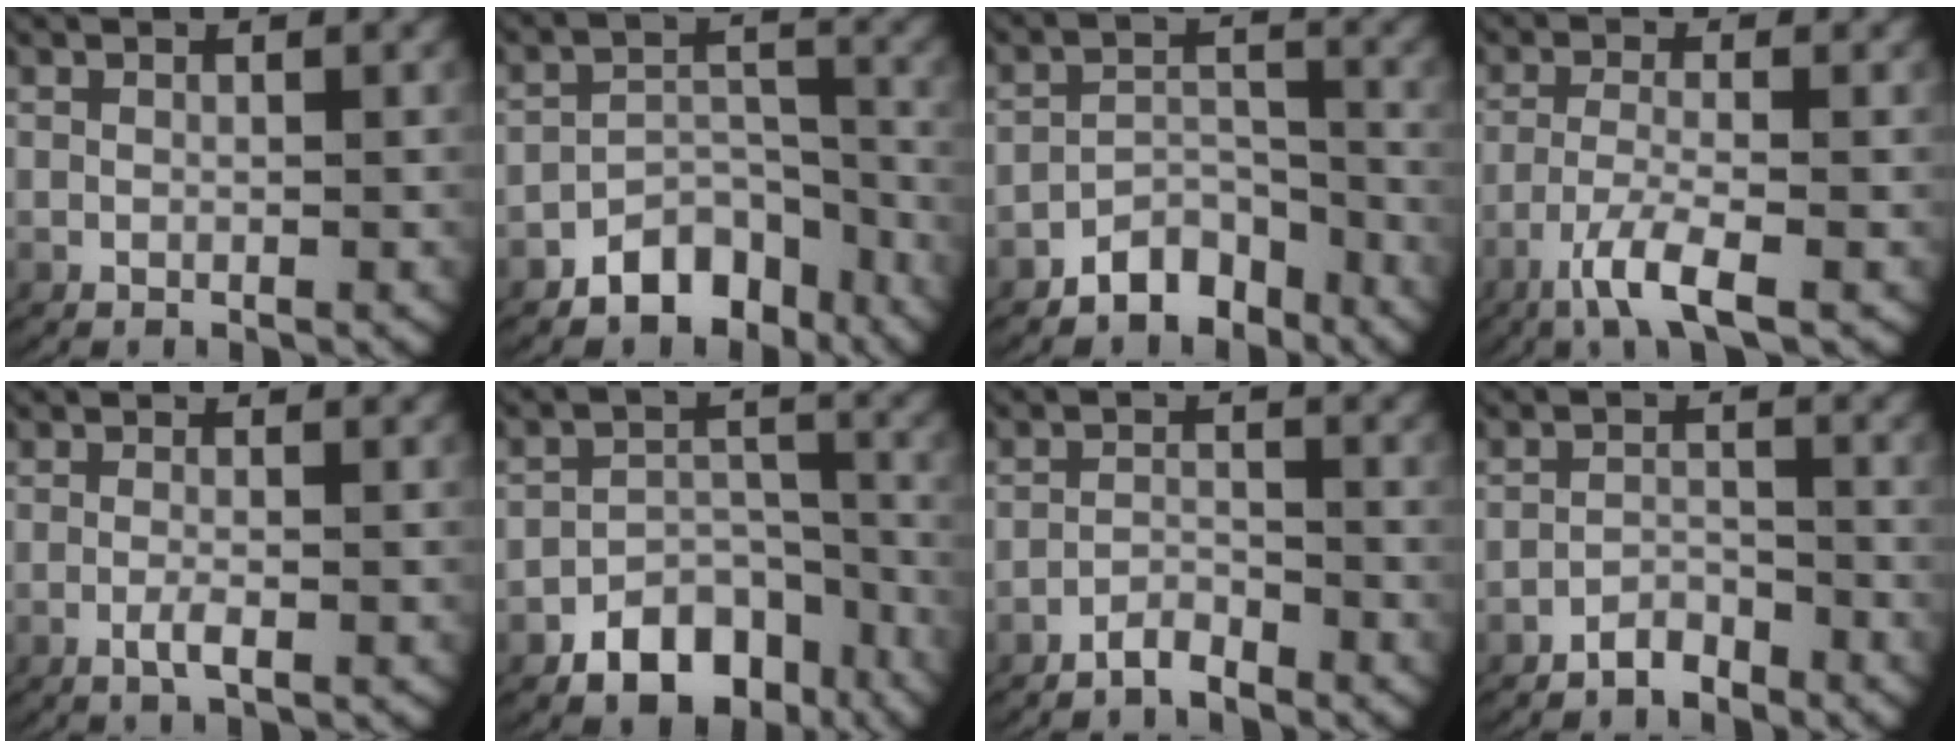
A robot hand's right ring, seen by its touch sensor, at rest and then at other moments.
{"total": 5.9, "force": [-4.3, 3.3, 2.3], "torque": [-0.030, -0.011, -0.070]}
{"total": 4.8, "force": [-3.9, 2.4, 1.5], "torque": [-0.014, -0.008, -0.067]}
{"total": 4.8, "force": [-2.5, 1.1, 3.9], "torque": [-0.091, -0.024, -0.033]}
{"total": 1.6, "force": [-0.8, 0.4, 1.4], "torque": [-0.034, -0.006, -0.014]}
{"total": 7.3, "force": [-5.1, 4.4, 2.9], "torque": [-0.040, -0.015, -0.080]}
{"total": 2.4, "force": [-2.3, 0.7, 0.4], "torque": [-0.011, -0.005, -0.044]}
{"total": 2.7, "force": [-2.5, 1.0, 0.3], "torque": [-0.003, -0.004, -0.048]}